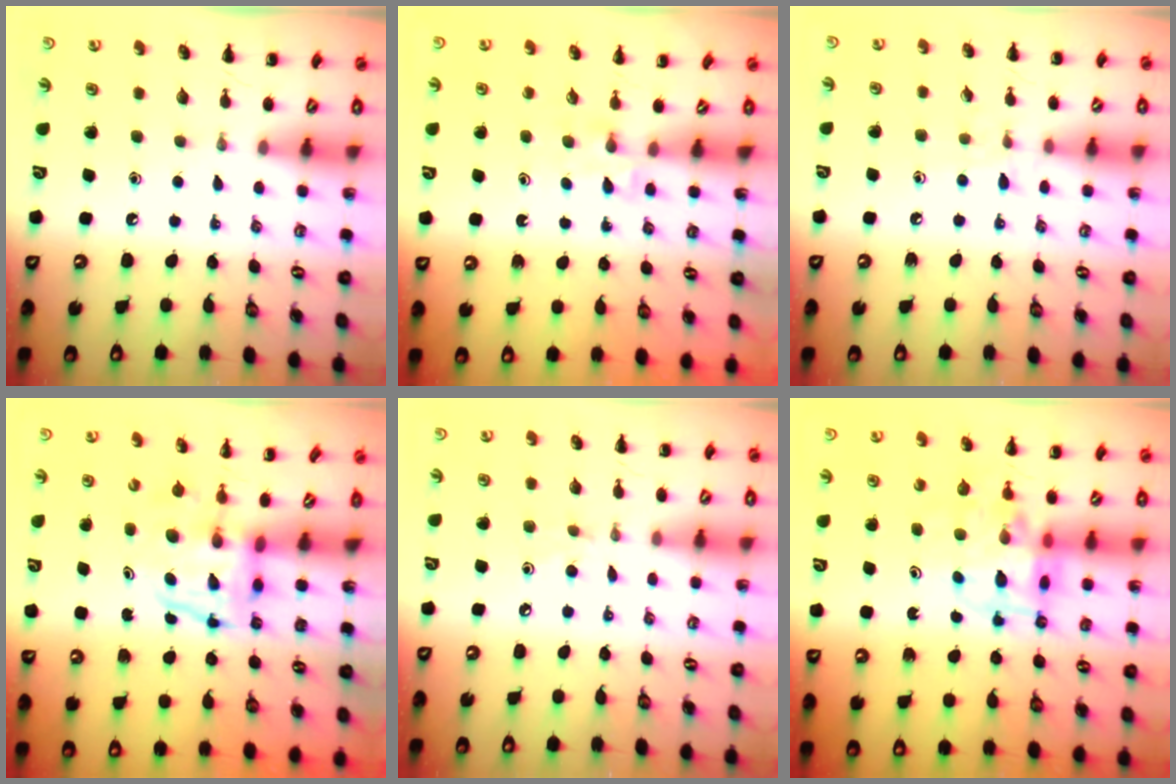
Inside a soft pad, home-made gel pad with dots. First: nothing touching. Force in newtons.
{"total": 3.7, "press": 3.5, "slide": 1.1}
{"total": 6.0, "press": 5.6, "slide": 2.1}
{"total": 3.8, "press": 3.8, "slide": 0.6}
{"total": 2.9, "press": 2.7, "slide": 1.1}
{"total": 11.2, "press": 10.7, "slide": 3.3}